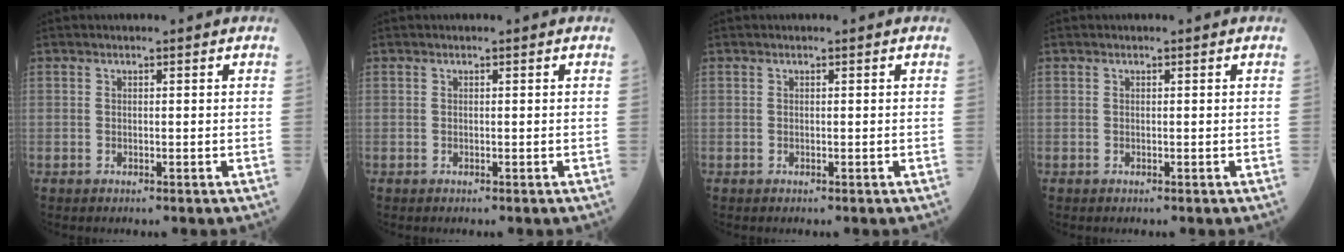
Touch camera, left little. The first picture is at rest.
{"total": 0.0}
{"total": 0.0}
{"total": 0.0}